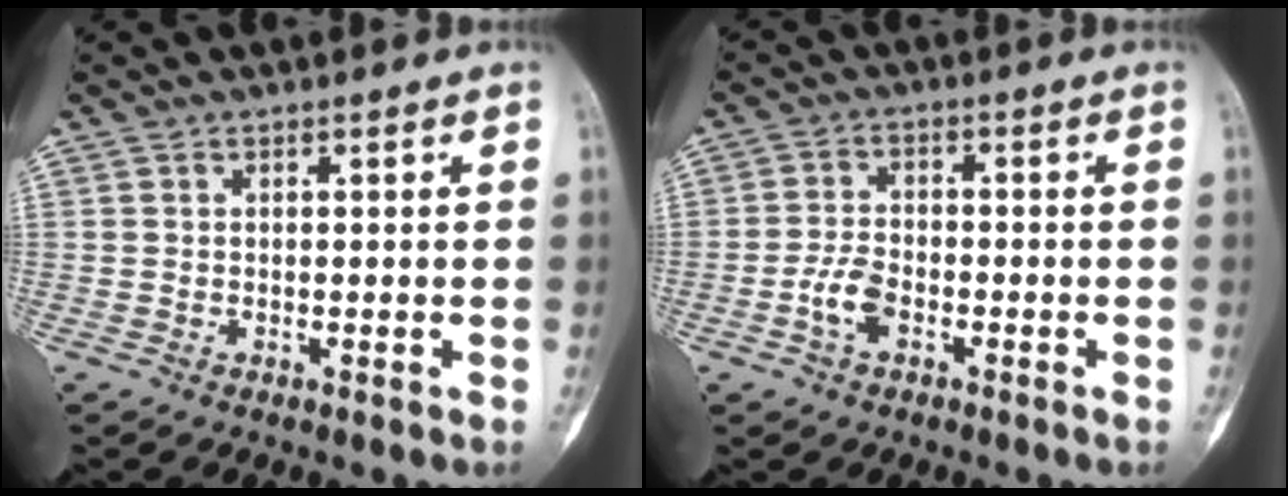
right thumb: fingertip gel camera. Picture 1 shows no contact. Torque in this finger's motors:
{"motor_torque": [0.87, 0.90, 0.60, -0.11, 0.02]}